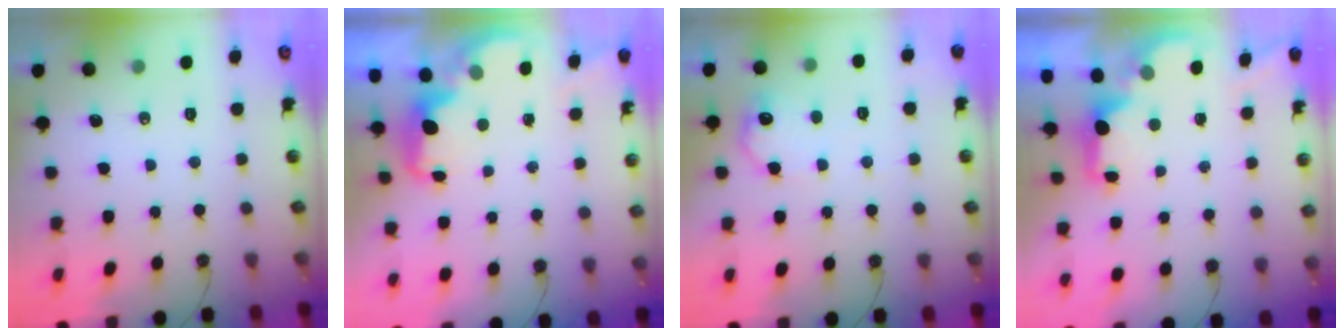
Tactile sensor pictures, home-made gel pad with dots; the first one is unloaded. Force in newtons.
{"total": 2.1, "press": 2.0, "slide": 0.6}
{"total": 9.9, "press": 9.8, "slide": 0.6}
{"total": 2.1, "press": 2.0, "slide": 0.8}